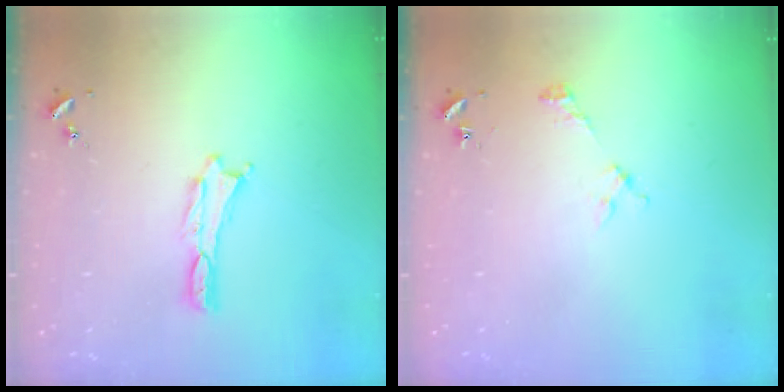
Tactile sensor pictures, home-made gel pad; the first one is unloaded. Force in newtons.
{"total": 2.2, "press": 2.2, "slide": 0.3}